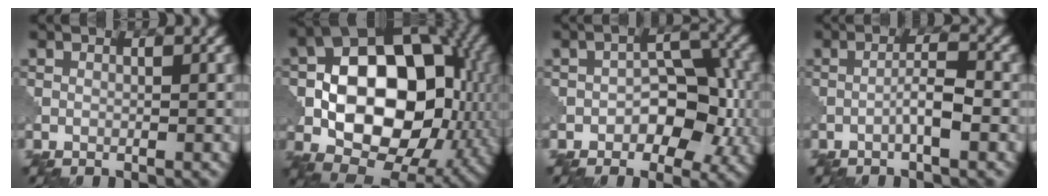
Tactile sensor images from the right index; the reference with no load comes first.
{"total": 14.7, "force": [-1.6, 9.8, 10.9], "torque": [-0.148, 0.010, -0.038]}
{"total": 5.2, "force": [-1.6, 3.3, 3.7], "torque": [-0.035, 0.004, -0.024]}
{"total": 2.6, "force": [-1.1, 0.2, 2.3], "torque": [-0.041, 0.010, -0.024]}